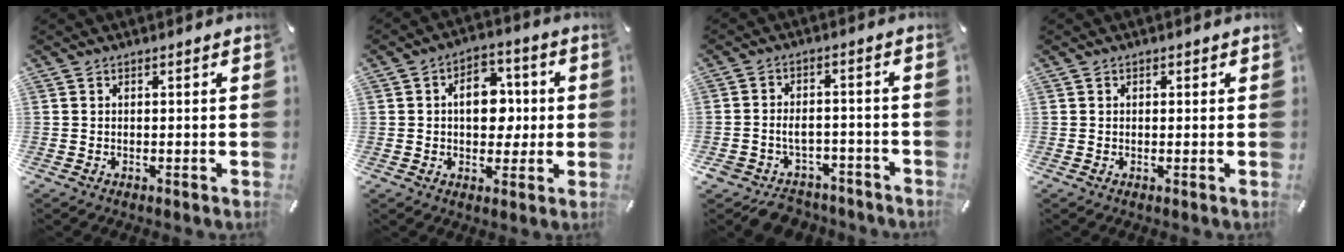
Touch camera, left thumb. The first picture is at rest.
{"total": 10.8, "force": [0.6, 7.7, 7.6], "torque": [-0.097, 0.003, 0.004]}
{"total": 5.4, "force": [-2.7, 4.4, 1.9], "torque": [-0.040, 0.017, -0.047]}
{"total": 0.8, "force": [0.2, 0.7, 0.3], "torque": [-0.005, 0.006, 0.002]}